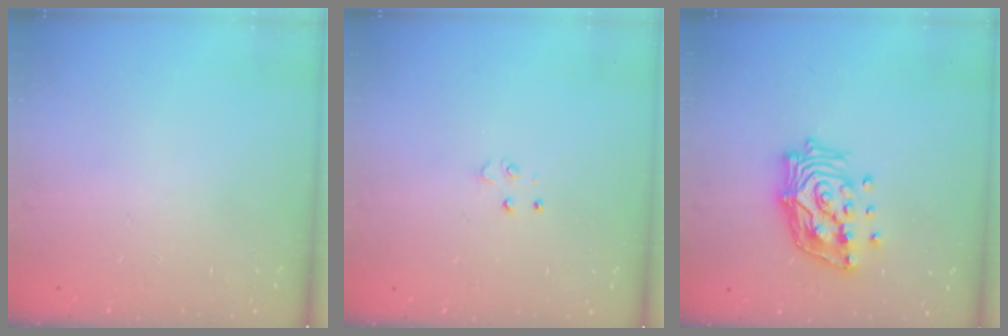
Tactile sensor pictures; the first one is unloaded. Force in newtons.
{"total": 3.5, "press": 3.5, "slide": 0.3}
{"total": 18.2, "press": 18.0, "slide": 2.7}